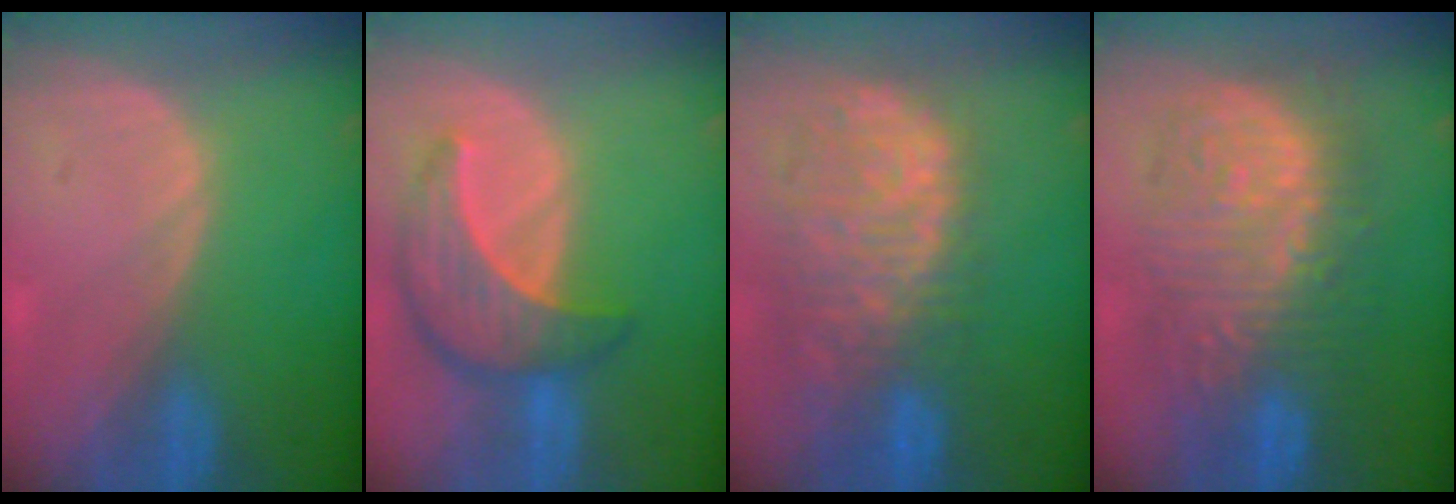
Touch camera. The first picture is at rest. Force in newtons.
{"total": 8.7, "press": 7.9, "slide": 3.7}
{"total": 12.1, "press": 9.9, "slide": 6.9}
{"total": 13.1, "press": 13.1, "slide": 1.2}